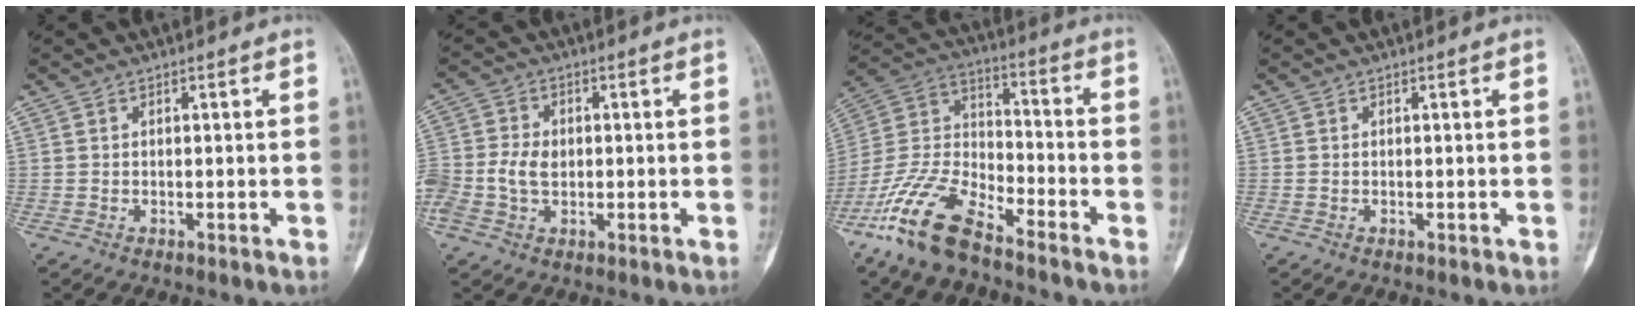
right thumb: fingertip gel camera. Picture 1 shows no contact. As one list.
[{"total": 7.8, "force": [-0.7, 5.7, 5.2], "torque": [-0.117, 0.013, -0.012]}, {"total": 15.8, "force": [-11.2, 5.9, 9.5], "torque": [-0.197, 0.055, -0.223]}, {"total": 0.0}]